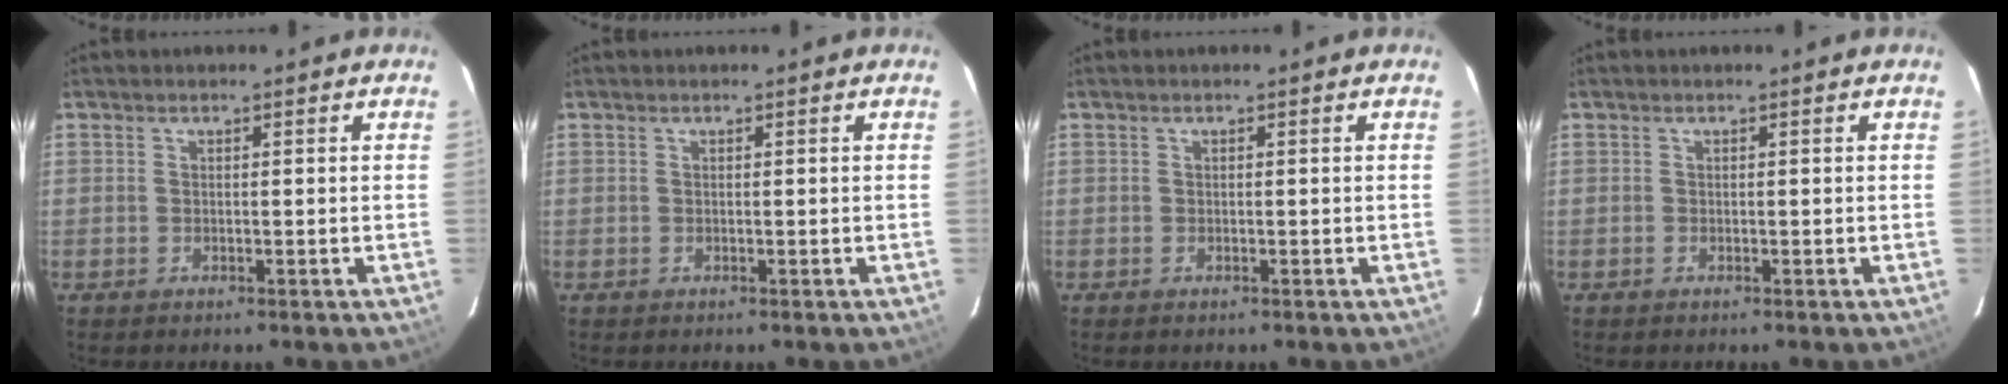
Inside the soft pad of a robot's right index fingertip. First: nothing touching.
{"total": 0.0}
{"total": 0.0}
{"total": 0.0}